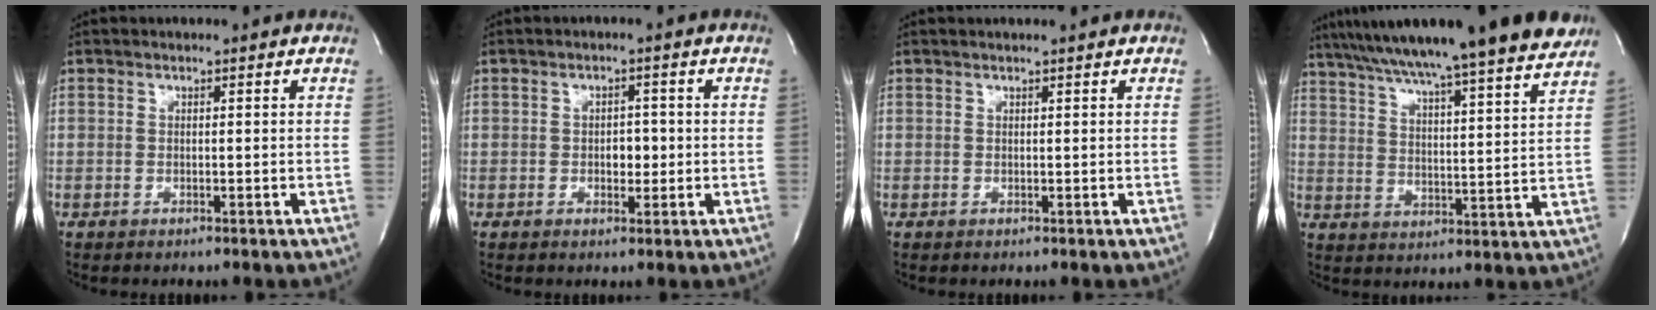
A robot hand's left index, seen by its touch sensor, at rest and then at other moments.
{"total": 2.4, "force": [-0.3, 1.5, 1.9], "torque": [-0.020, 0.002, -0.003]}
{"total": 1.3, "force": [1.2, -0.2, 0.3], "torque": [-0.001, 0.008, 0.019]}
{"total": 23.3, "force": [19.8, 0.0, 12.4], "torque": [-0.209, -0.004, 0.281]}